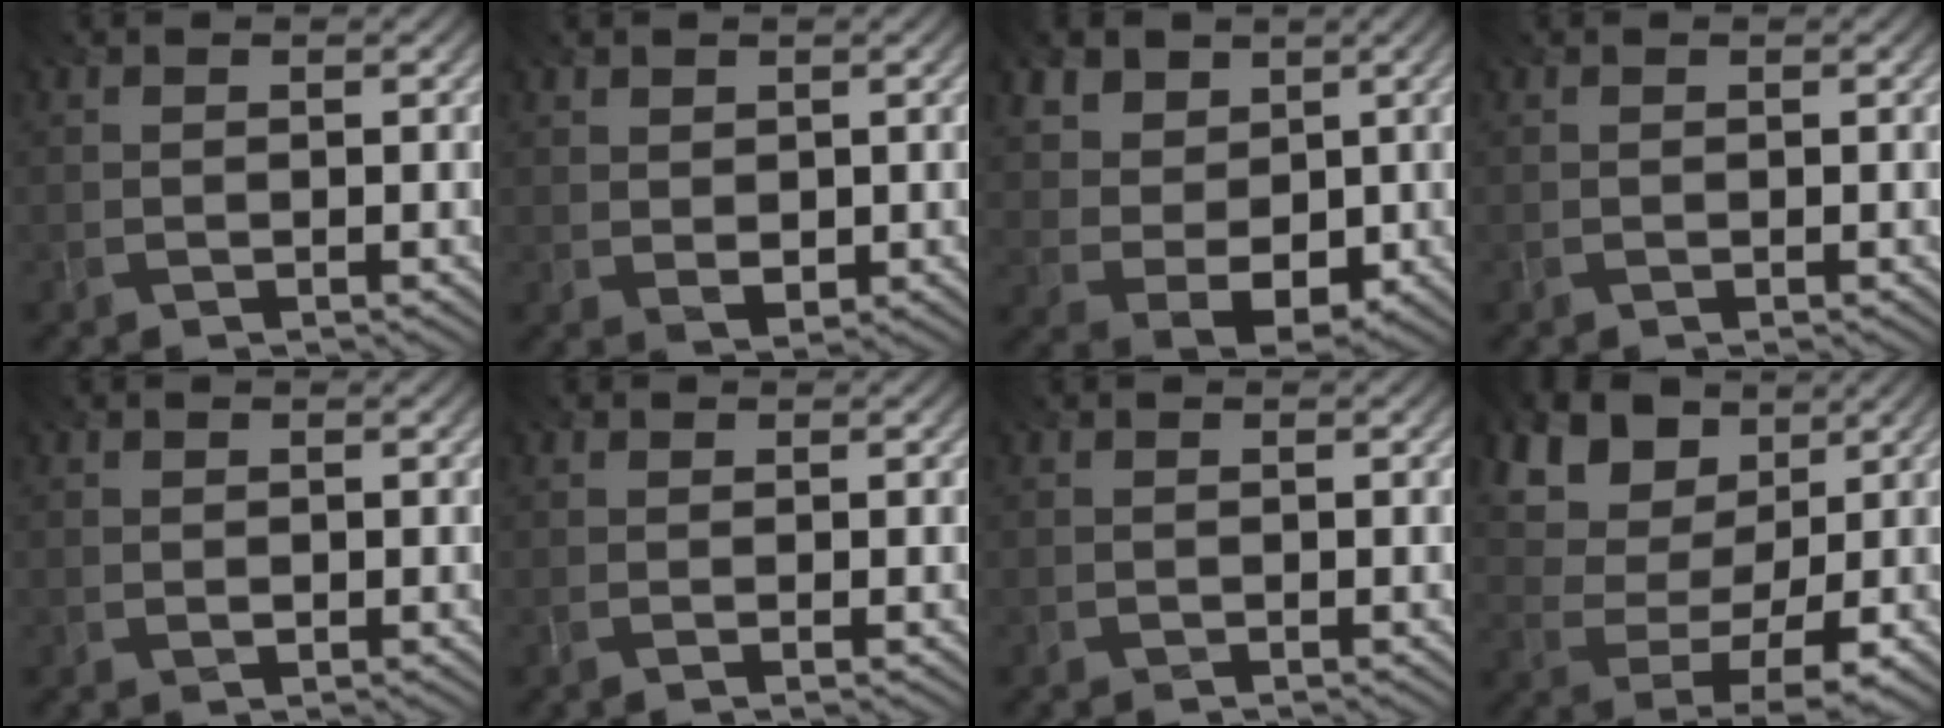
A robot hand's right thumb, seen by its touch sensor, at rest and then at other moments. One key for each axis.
{"total": 2.2, "fx": 1.0, "fy": 1.6, "fz": 1.1, "tx": -0.026, "ty": -0.005, "tz": 0.019}
{"total": 7.6, "fx": 2.3, "fy": 6.1, "fz": 4.1, "tx": -0.107, "ty": -0.003, "tz": 0.041}
{"total": 0.0}
{"total": 0.7, "fx": 0.3, "fy": 0.4, "fz": 0.4, "tx": -0.008, "ty": -0.002, "tz": 0.007}
{"total": 0.6, "fx": 0.2, "fy": 0.1, "fz": 0.5, "tx": -0.008, "ty": 0.001, "tz": 0.002}
{"total": 0.0}
{"total": 10.2, "fx": 5.2, "fy": 6.3, "fz": 6.2, "tx": -0.141, "ty": 0.023, "tz": 0.075}